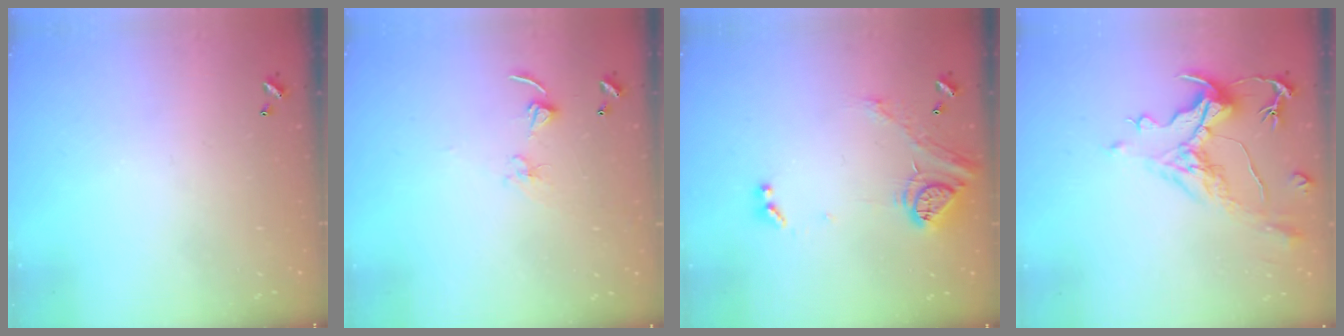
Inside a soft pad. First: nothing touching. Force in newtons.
{"total": 2.7, "press": 2.7, "slide": 0.2}
{"total": 15.6, "press": 15.6, "slide": 1.1}
{"total": 1.4, "press": 0.2, "slide": 1.4}